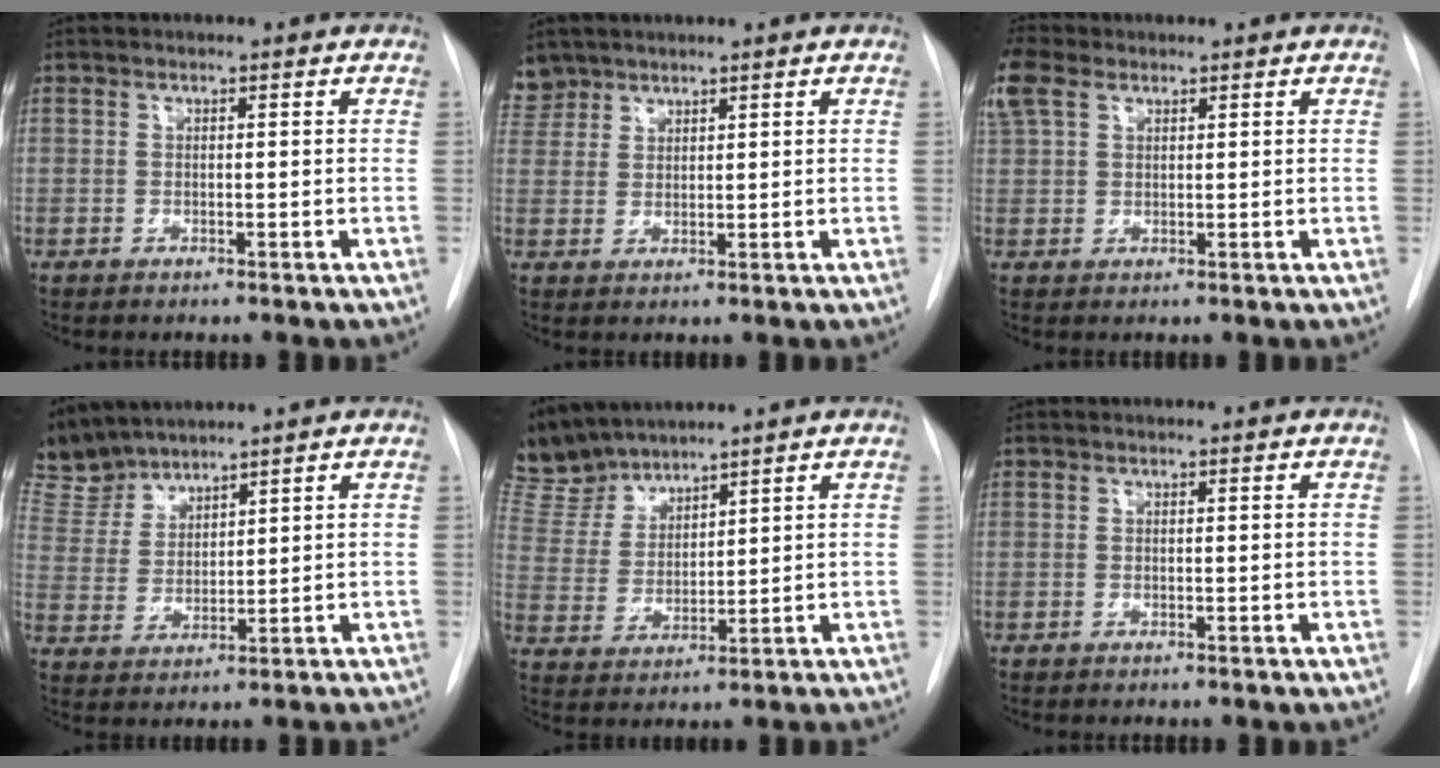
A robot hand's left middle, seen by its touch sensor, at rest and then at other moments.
{"total": 3.9, "force": [3.4, 1.9, -0.3], "torque": [0.011, 0.009, 0.071]}
{"total": 5.1, "force": [2.9, 3.1, 2.9], "torque": [-0.083, 0.025, 0.065]}
{"total": 6.6, "force": [6.4, 1.3, 0.4], "torque": [-0.023, 0.013, 0.145]}
{"total": 8.6, "force": [8.2, 2.0, 1.4], "torque": [-0.046, 0.010, 0.183]}
{"total": 0.0}